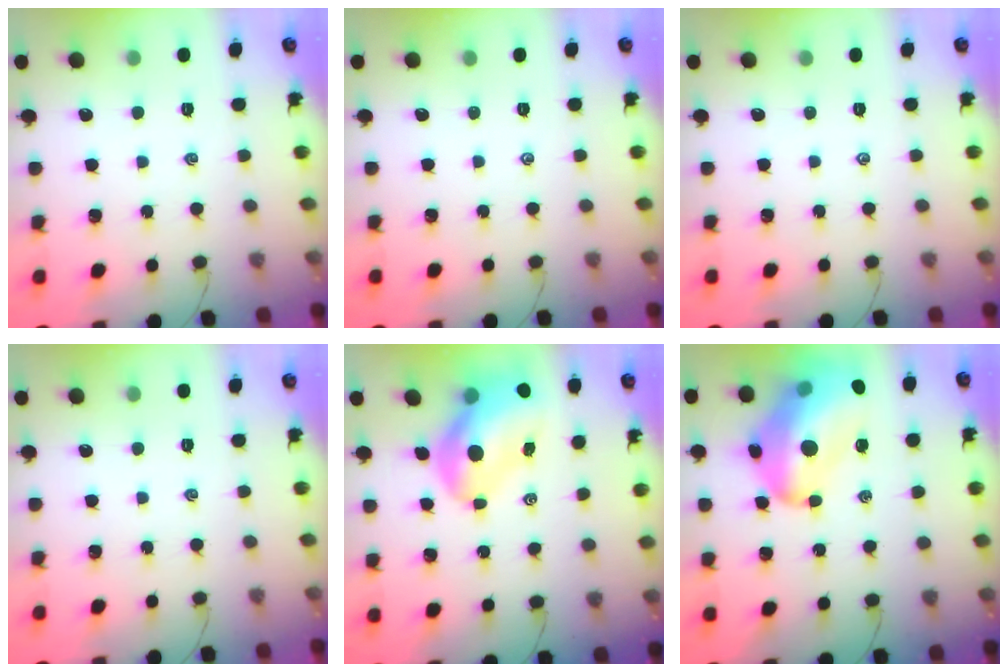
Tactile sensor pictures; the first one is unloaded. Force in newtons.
{"total": 0.0}
{"total": 0.0}
{"total": 0.0}
{"total": 12.3, "press": 11.7, "slide": 3.9}
{"total": 23.2, "press": 22.4, "slide": 5.9}